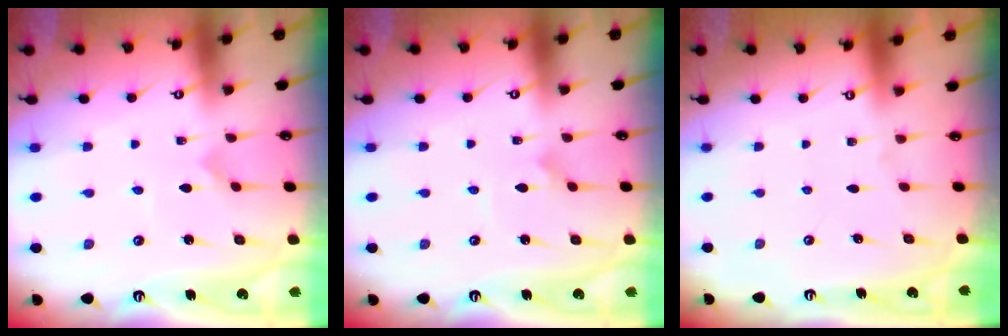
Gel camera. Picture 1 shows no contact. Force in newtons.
{"total": 2.3, "press": 2.3, "slide": 0.1}
{"total": 0.0}